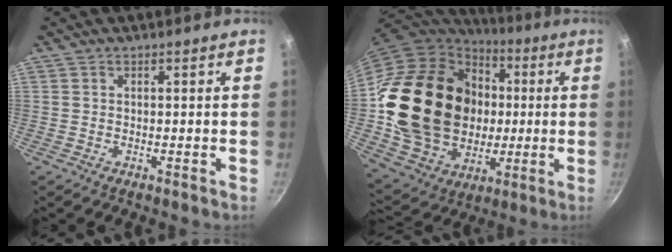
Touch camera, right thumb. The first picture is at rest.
{"total": 26.6, "force": [1.9, 21.9, 15.0], "torque": [-0.239, 0.021, 0.060]}